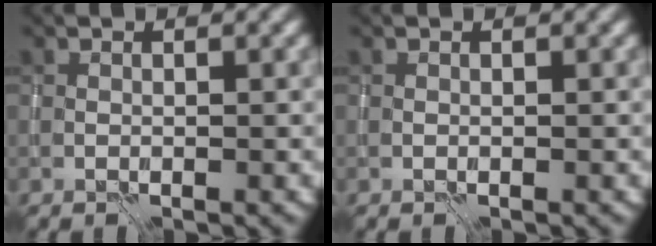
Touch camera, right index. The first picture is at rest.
{"total": 0.0}